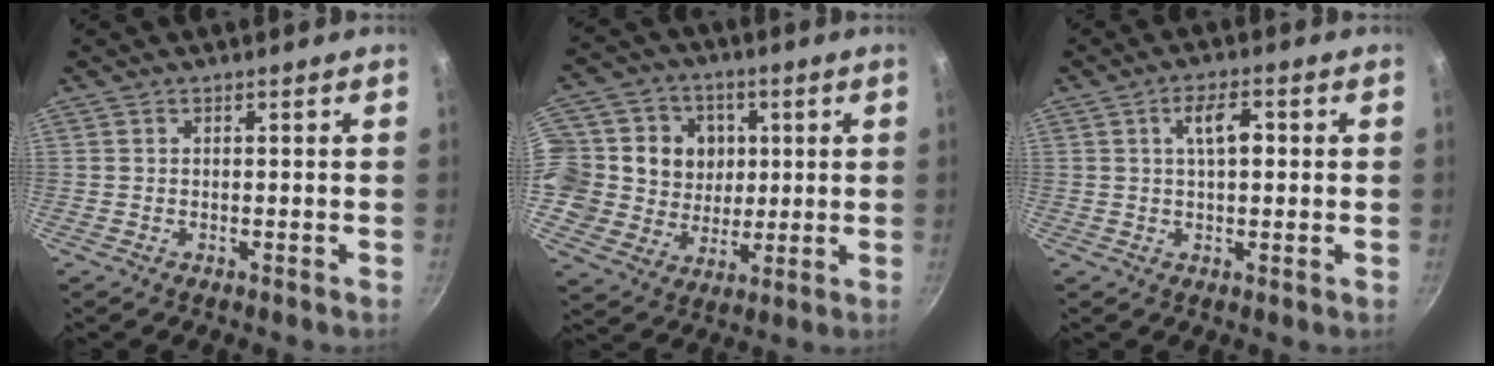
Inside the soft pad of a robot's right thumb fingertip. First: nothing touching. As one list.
[{"total": 16.5, "force": [2.9, 15.0, 6.3], "torque": [-0.105, 0.002, 0.045]}, {"total": 5.8, "force": [1.1, 2.4, 5.1], "torque": [-0.078, 0.009, 0.014]}]